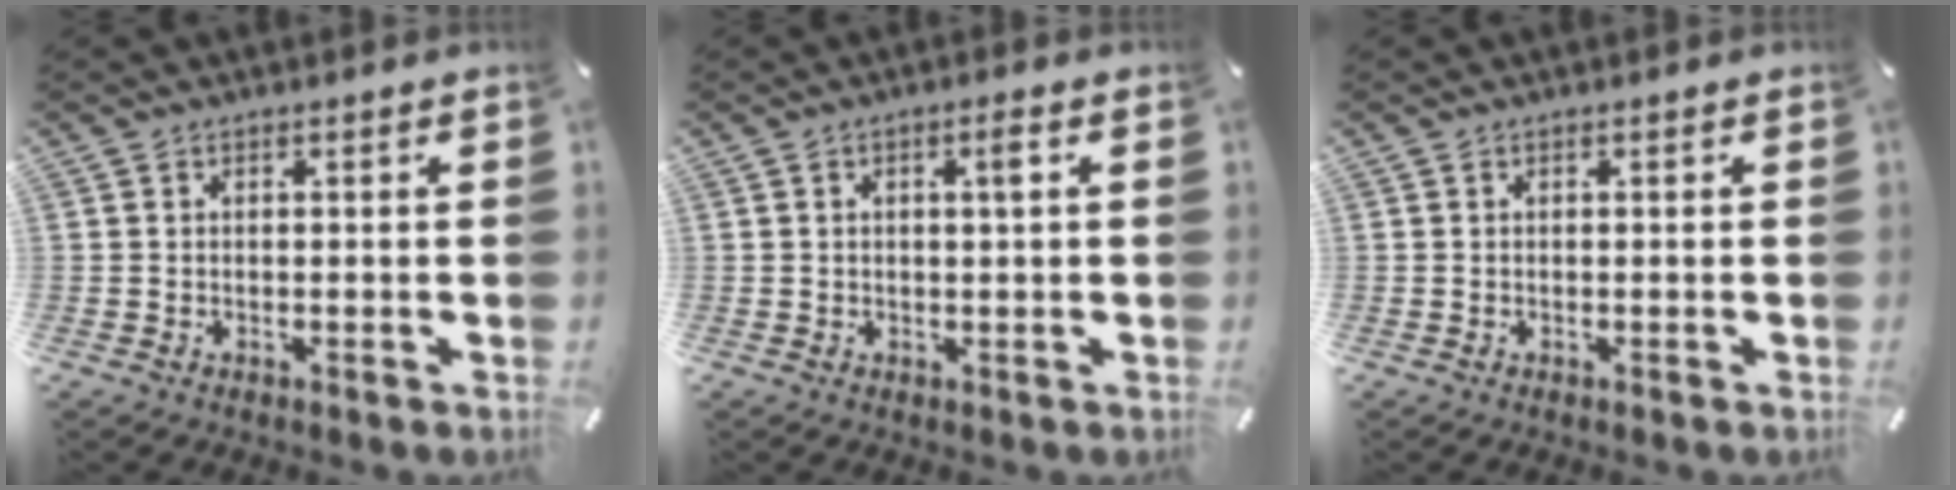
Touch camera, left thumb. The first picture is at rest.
{"total": 2.4, "force": [0.7, 0.4, 2.2], "torque": [-0.045, 0.005, 0.009]}
{"total": 0.0}